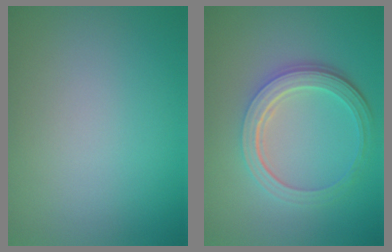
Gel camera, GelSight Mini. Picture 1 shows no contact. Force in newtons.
{"total": 5.2, "press": 3.9, "slide": 3.4}